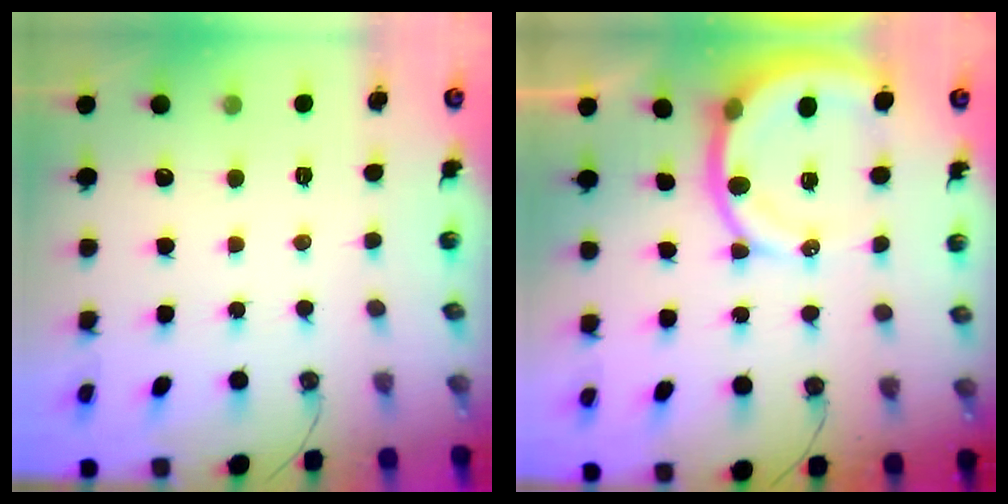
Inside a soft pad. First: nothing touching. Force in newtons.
{"total": 12.7, "press": 12.6, "slide": 1.6}